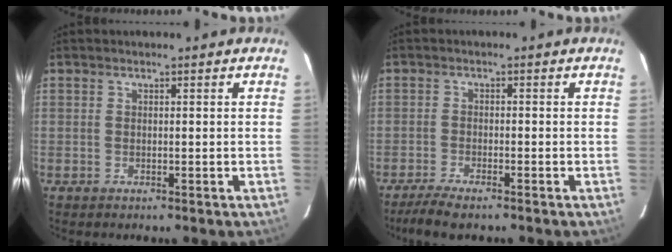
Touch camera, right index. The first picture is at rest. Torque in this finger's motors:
{"motor_torque": [0.01, -0.08, 0.16, 0.03]}